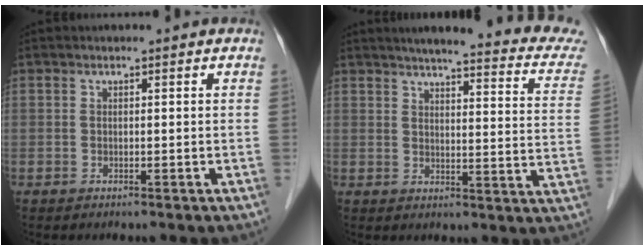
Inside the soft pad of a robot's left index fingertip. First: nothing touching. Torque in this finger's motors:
{"motor_torque": [-0.47, -0.67, 0.24, 0.05]}